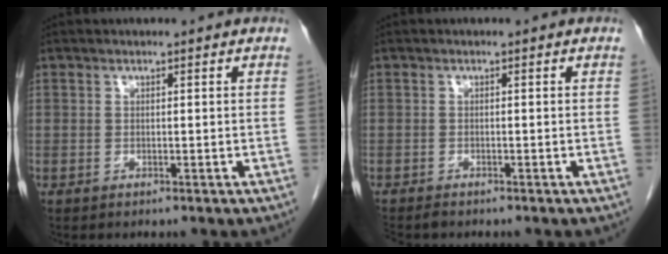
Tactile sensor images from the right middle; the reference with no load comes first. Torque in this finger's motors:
{"motor_torque": [0.04, 0.09, -0.03, -0.01]}